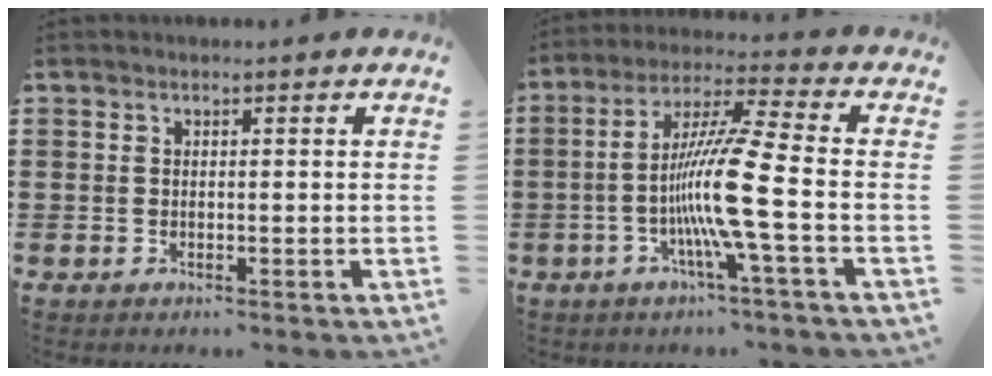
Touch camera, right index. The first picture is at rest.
{"total": 11.7, "force": [-3.0, -0.6, 11.3], "torque": [-0.231, -0.014, -0.069]}